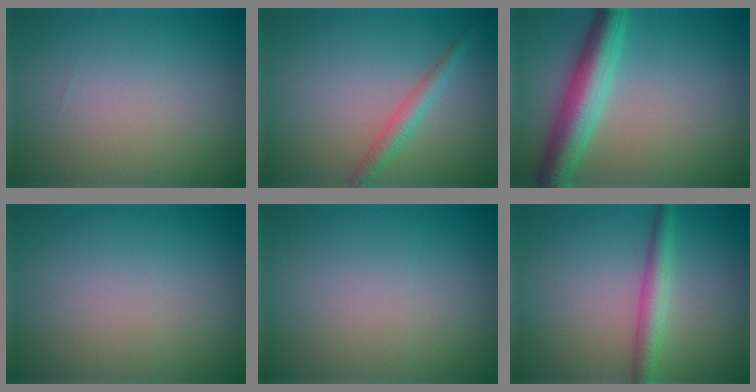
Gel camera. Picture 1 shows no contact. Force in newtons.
{"total": 2.1, "press": 2.1, "slide": 0.1}
{"total": 6.2, "press": 6.2, "slide": 0.3}
{"total": 0.0}
{"total": 0.0}
{"total": 2.9, "press": 2.9, "slide": 0.1}